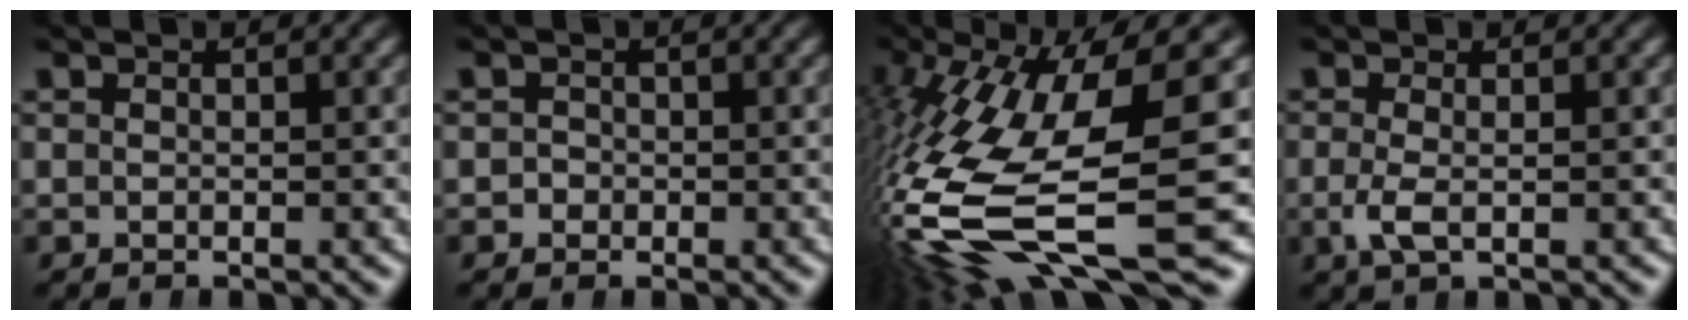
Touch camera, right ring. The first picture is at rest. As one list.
[{"total": 1.0, "force": [-0.5, 0.8, -0.4], "torque": [0.003, -0.010, -0.008]}, {"total": 13.1, "force": [-2.0, 5.7, 11.6], "torque": [-0.244, -0.036, -0.007]}, {"total": 1.9, "force": [-0.7, 0.6, 1.6], "torque": [-0.051, -0.021, -0.005]}]